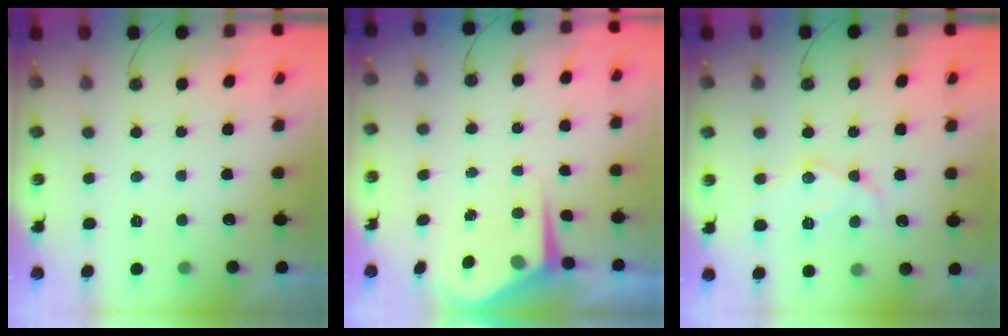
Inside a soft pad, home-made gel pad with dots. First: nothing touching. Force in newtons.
{"total": 6.1, "press": 6.1, "slide": 0.2}
{"total": 12.4, "press": 12.3, "slide": 1.0}